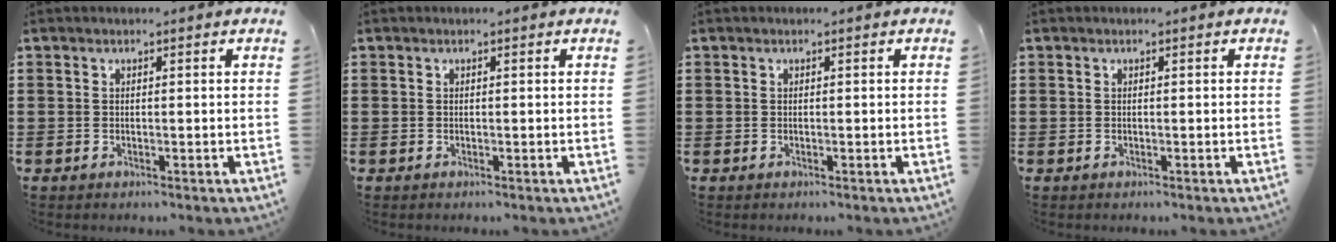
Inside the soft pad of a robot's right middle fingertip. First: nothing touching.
{"total": 0.0}
{"total": 0.0}
{"total": 0.0}